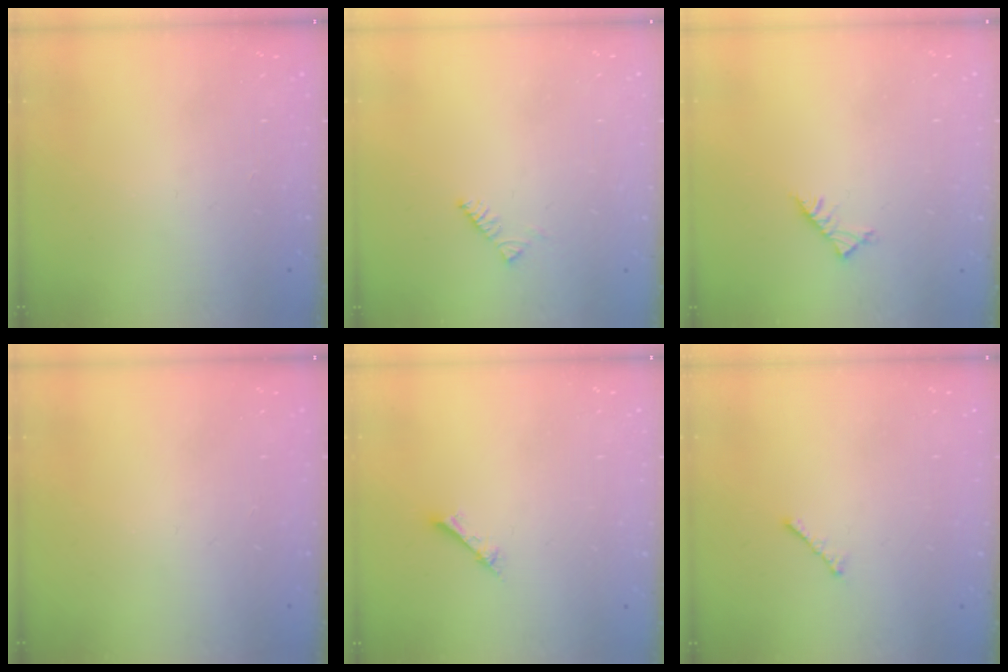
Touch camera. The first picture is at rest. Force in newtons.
{"total": 2.9, "press": 2.9, "slide": 0.5}
{"total": 4.2, "press": 4.1, "slide": 0.7}
{"total": 0.0}
{"total": 1.5, "press": 1.5, "slide": 0.1}
{"total": 1.9, "press": 1.8, "slide": 0.5}